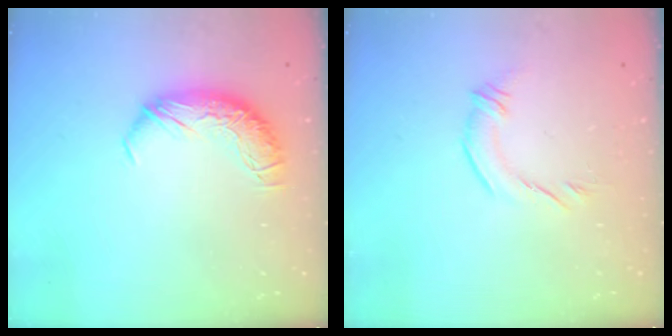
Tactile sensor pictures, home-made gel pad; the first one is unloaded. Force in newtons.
{"total": 2.4, "press": 2.2, "slide": 1.1}